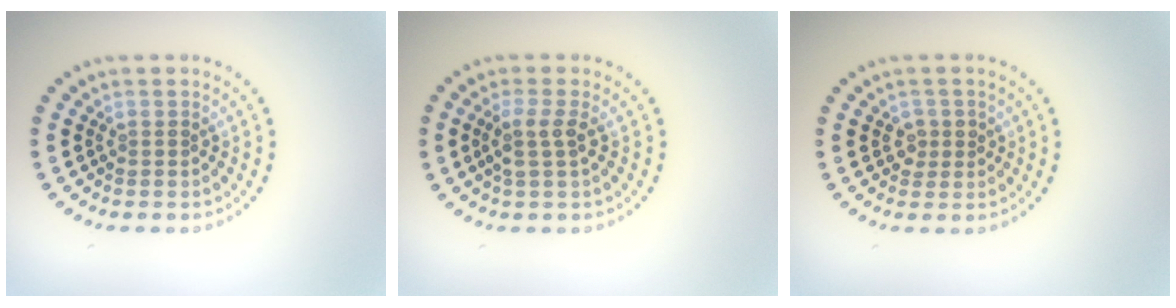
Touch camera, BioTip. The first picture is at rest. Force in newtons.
{"total": 2.2, "press": 1.8, "slide": 1.3}
{"total": 1.6, "press": 1.4, "slide": 0.6}